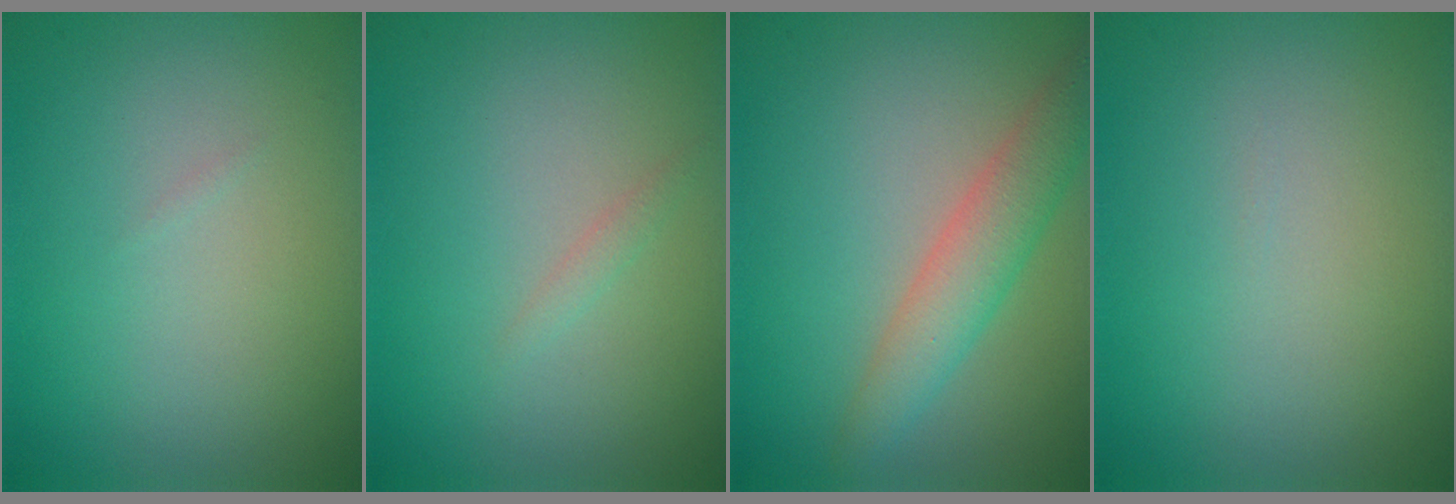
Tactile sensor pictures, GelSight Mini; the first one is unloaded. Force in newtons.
{"total": 0.7, "press": 0.7, "slide": 0.1}
{"total": 3.9, "press": 3.9, "slide": 0.1}
{"total": 0.0}